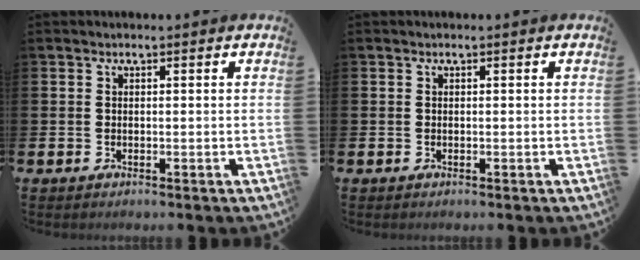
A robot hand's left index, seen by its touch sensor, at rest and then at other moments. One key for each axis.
{"total": 0.0}